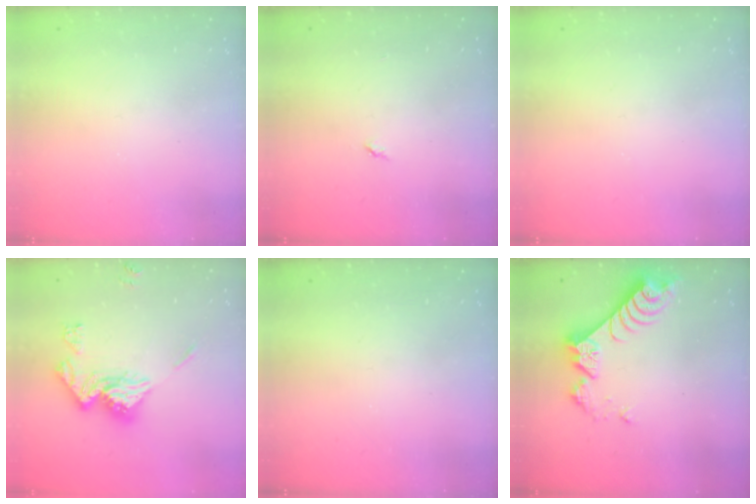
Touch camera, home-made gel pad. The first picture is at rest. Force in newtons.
{"total": 2.8, "press": 2.8, "slide": 0.4}
{"total": 0.0}
{"total": 15.2, "press": 15.2, "slide": 1.5}
{"total": 0.0}
{"total": 8.1, "press": 8.0, "slide": 0.6}